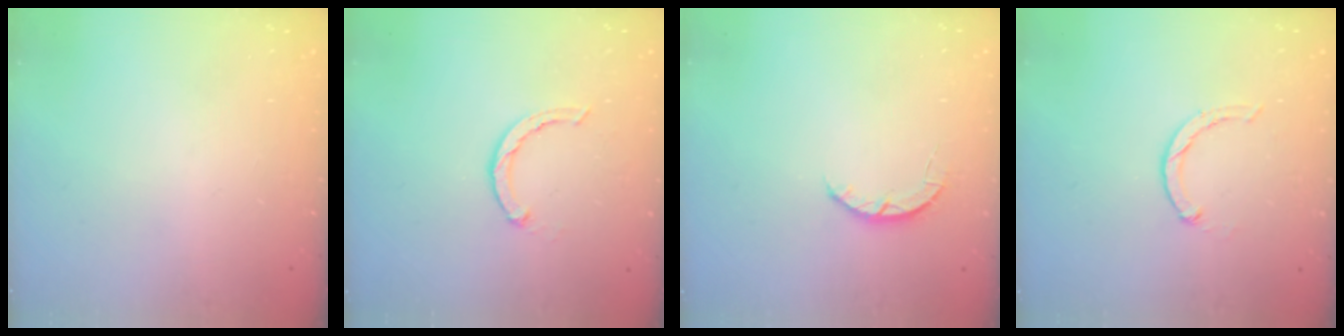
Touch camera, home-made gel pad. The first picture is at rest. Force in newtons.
{"total": 2.1, "press": 2.0, "slide": 0.4}
{"total": 3.3, "press": 3.3, "slide": 0.5}
{"total": 1.9, "press": 1.9, "slide": 0.3}